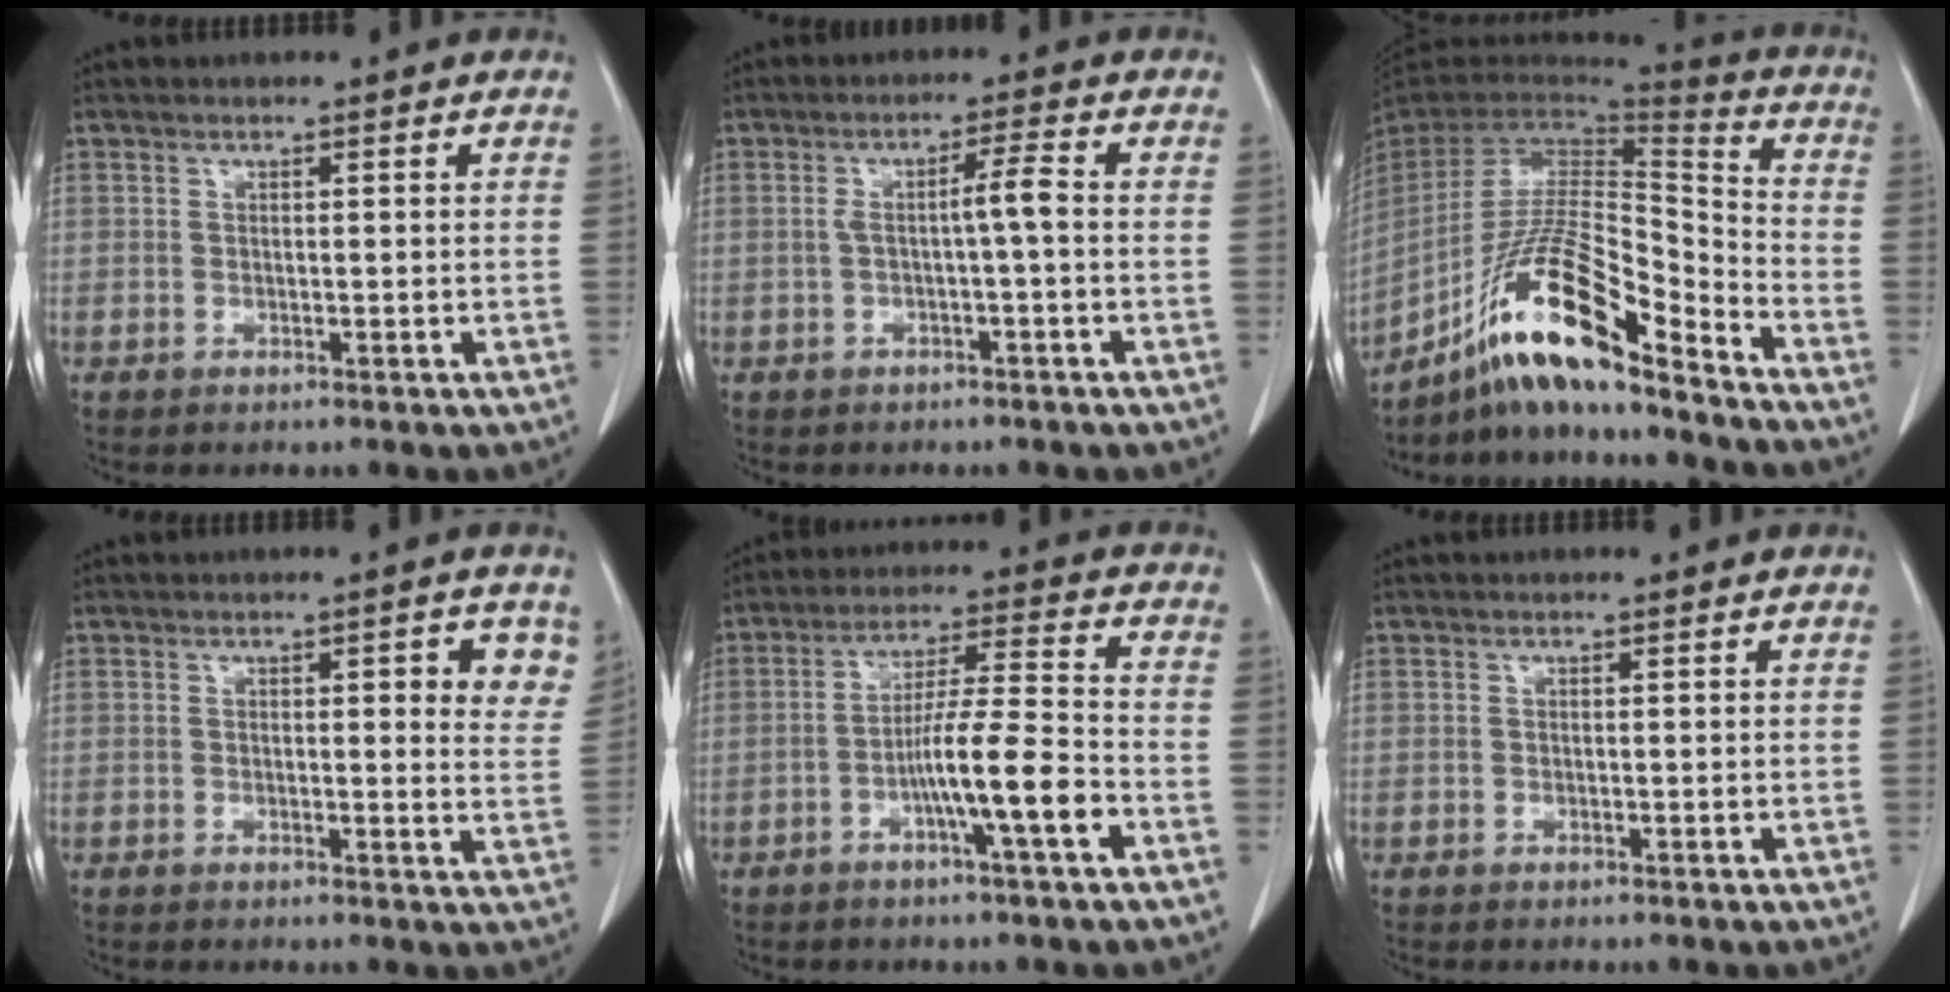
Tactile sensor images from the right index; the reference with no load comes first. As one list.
[{"total": 3.4, "force": [-0.4, -0.2, 3.4], "torque": [-0.061, 0.009, -0.004]}, {"total": 19.2, "force": [-13.5, 2.1, 13.5], "torque": [-0.281, -0.011, -0.247]}, {"total": 5.0, "force": [2.0, 1.4, 4.3], "torque": [-0.040, -0.005, 0.016]}, {"total": 9.8, "force": [-3.9, -0.1, 9.0], "torque": [-0.159, 0.005, -0.068]}, {"total": 0.0}]